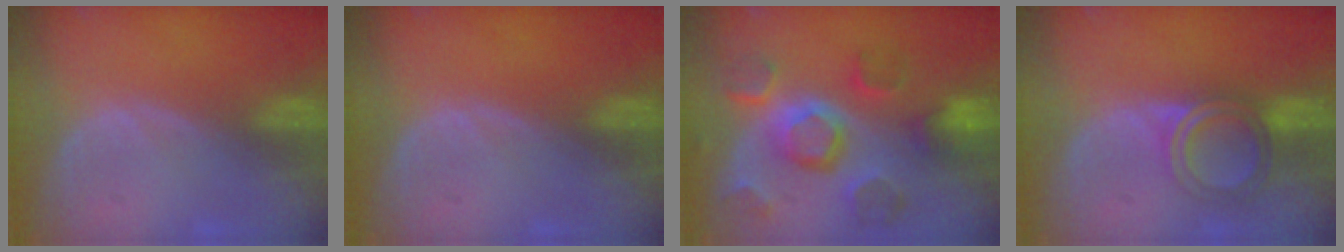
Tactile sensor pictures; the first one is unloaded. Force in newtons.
{"total": 0.0}
{"total": 11.3, "press": 10.0, "slide": 5.3}
{"total": 5.5, "press": 5.4, "slide": 0.6}